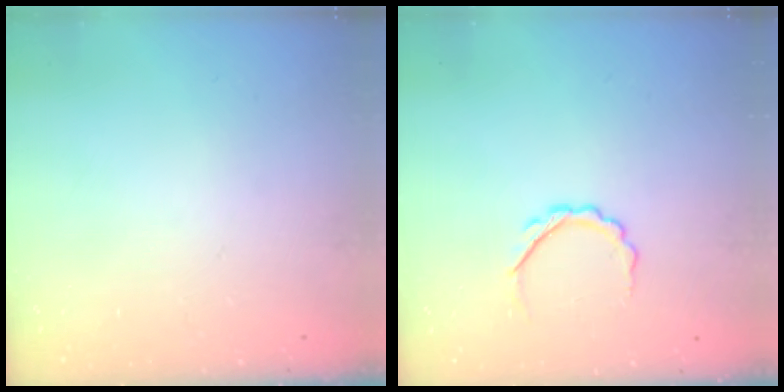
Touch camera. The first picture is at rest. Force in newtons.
{"total": 4.5, "press": 4.5, "slide": 0.6}